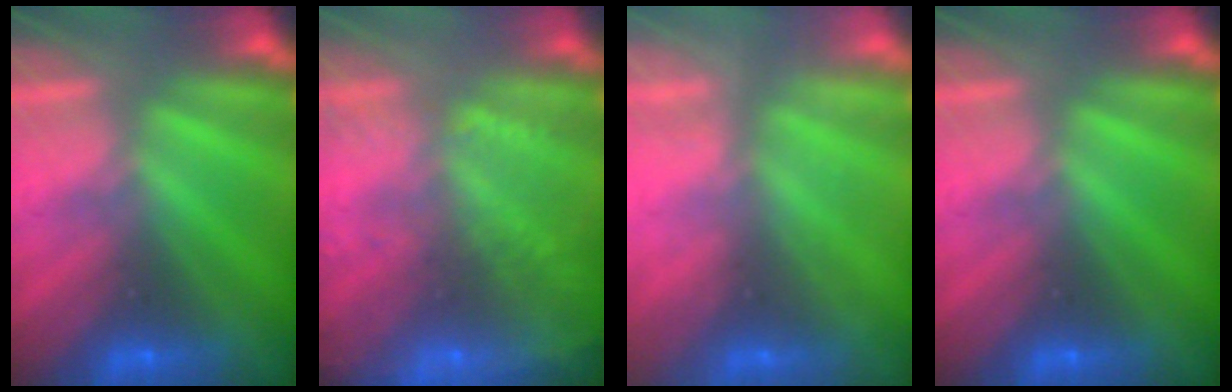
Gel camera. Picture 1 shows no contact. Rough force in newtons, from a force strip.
{"total": 9.7}
{"total": 2.2}
{"total": 0.0}